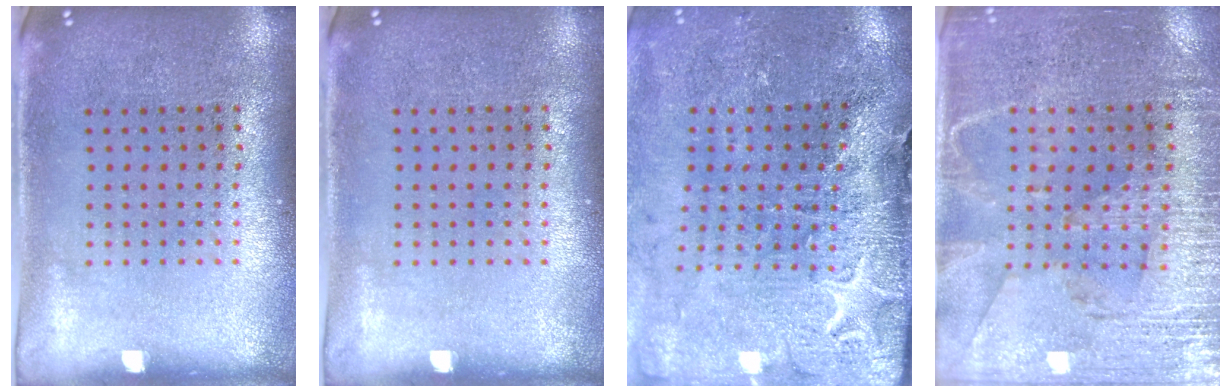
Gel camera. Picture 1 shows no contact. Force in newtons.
{"total": 0.0}
{"total": 3.5, "press": 3.4, "slide": 0.8}
{"total": 3.4, "press": 3.0, "slide": 1.5}